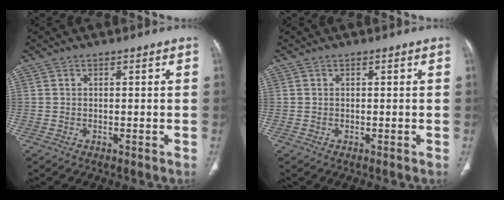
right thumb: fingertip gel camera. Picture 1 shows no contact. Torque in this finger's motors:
{"motor_torque": [0.01, 0.01, -0.08, 0.07, 0.01]}